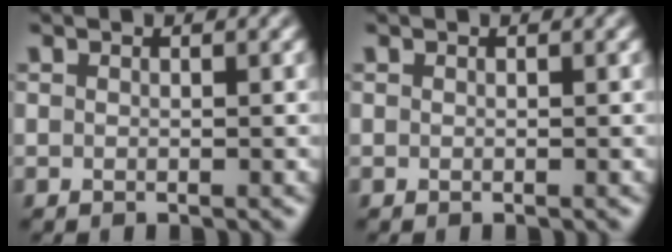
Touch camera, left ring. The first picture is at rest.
{"total": 0.0}